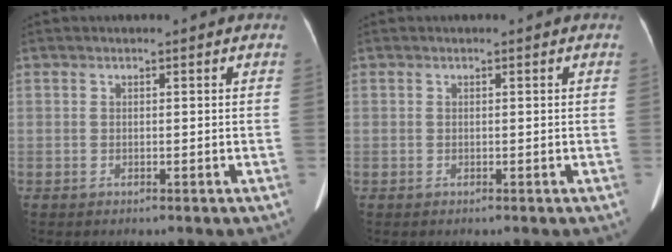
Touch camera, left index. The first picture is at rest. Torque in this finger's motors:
{"motor_torque": [0.00, 0.00, 0.00, 0.00]}